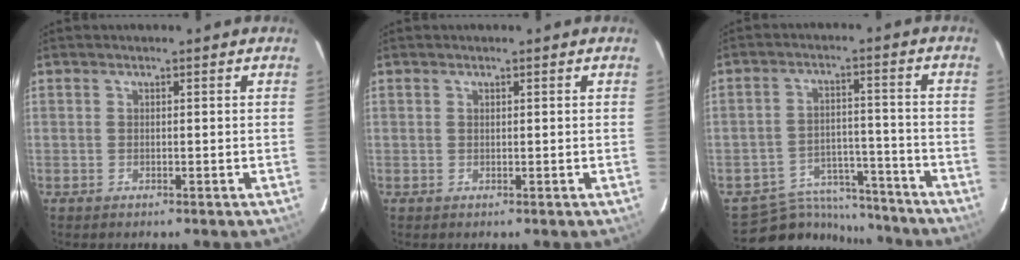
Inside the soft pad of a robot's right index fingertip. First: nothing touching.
{"total": 0.0}
{"total": 12.2, "force": [-11.1, 5.0, 1.3], "torque": [-0.039, 0.030, -0.154]}